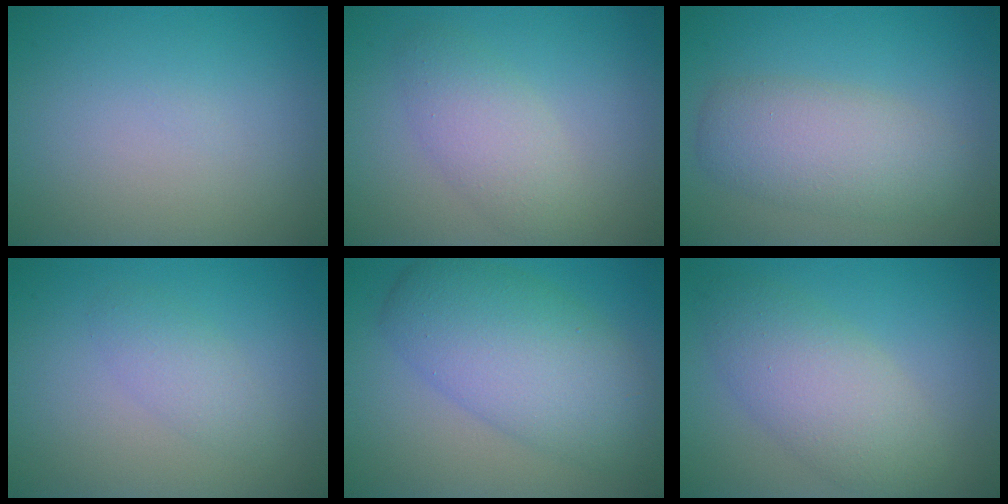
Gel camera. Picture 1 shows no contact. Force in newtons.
{"total": 3.1, "press": 3.1, "slide": 0.3}
{"total": 5.0, "press": 5.0, "slide": 0.2}
{"total": 1.9, "press": 1.9, "slide": 0.2}
{"total": 7.9, "press": 7.9, "slide": 0.1}
{"total": 5.3, "press": 5.3, "slide": 0.4}